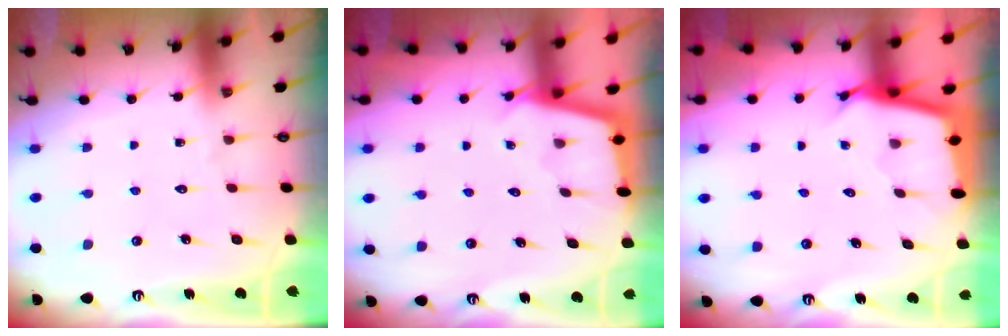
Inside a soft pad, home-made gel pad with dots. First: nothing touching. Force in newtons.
{"total": 2.4, "press": 2.4, "slide": 0.2}
{"total": 2.6, "press": 2.6, "slide": 0.1}